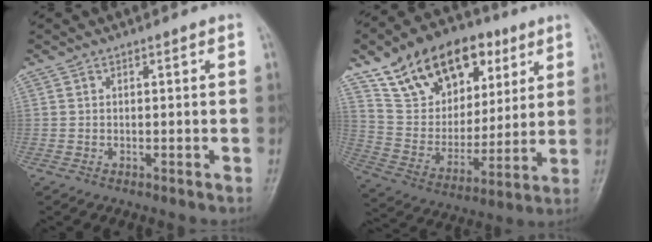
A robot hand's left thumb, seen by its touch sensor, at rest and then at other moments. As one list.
[{"total": 21.8, "force": [11.8, 13.6, 12.3], "torque": [-0.162, -0.028, 0.208]}]